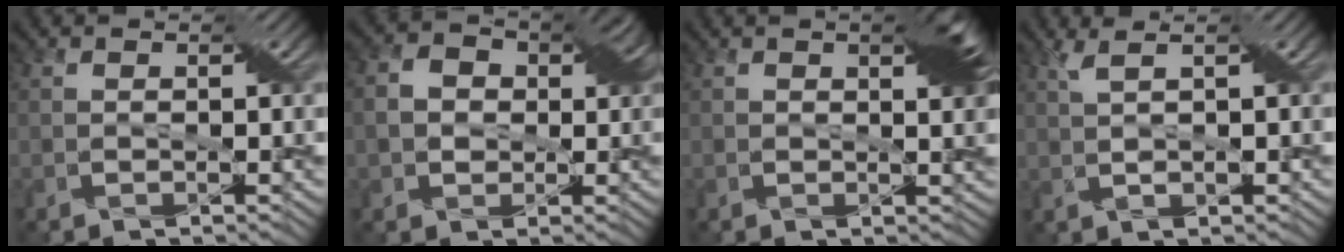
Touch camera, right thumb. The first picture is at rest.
{"total": 6.5, "force": [0.4, 5.3, 3.6], "torque": [-0.070, 0.006, -0.004]}
{"total": 3.7, "force": [1.4, 1.0, 3.3], "torque": [-0.047, 0.003, 0.021]}
{"total": 2.6, "force": [1.1, 0.3, 2.3], "torque": [-0.052, 0.009, 0.026]}